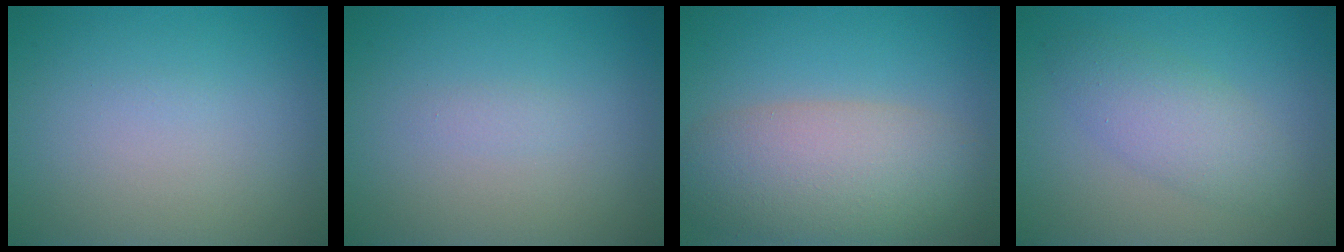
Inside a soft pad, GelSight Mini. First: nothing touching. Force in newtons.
{"total": 0.6, "press": 0.6, "slide": 0.0}
{"total": 7.5, "press": 7.5, "slide": 0.5}
{"total": 3.4, "press": 3.4, "slide": 0.1}